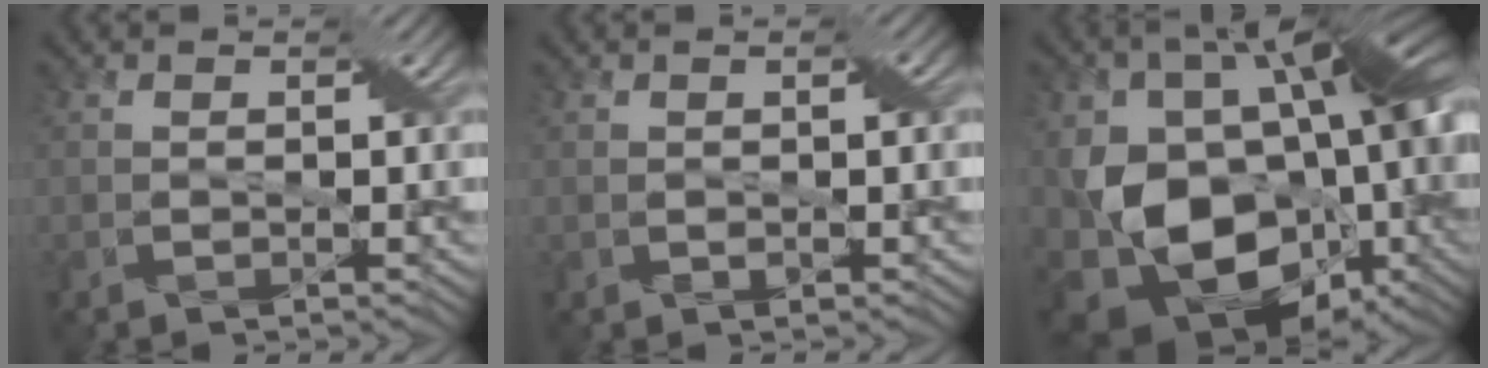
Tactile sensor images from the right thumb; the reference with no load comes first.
{"total": 1.4, "force": [0.0, 0.6, 1.3], "torque": [-0.023, 0.003, 0.001]}
{"total": 20.0, "force": [-2.8, 12.7, 15.1], "torque": [-0.270, -0.018, -0.034]}